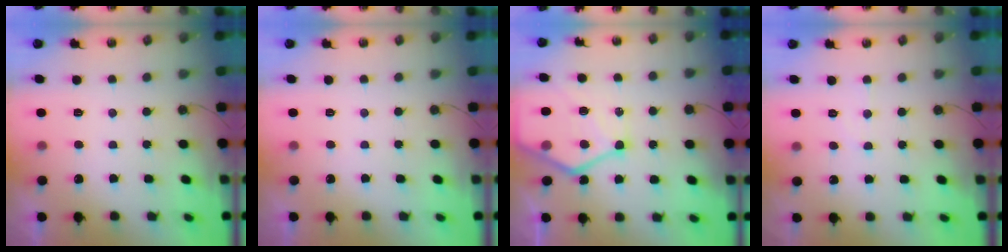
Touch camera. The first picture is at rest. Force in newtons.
{"total": 0.0}
{"total": 16.0, "press": 16.0, "slide": 1.6}
{"total": 4.4, "press": 4.4, "slide": 0.7}